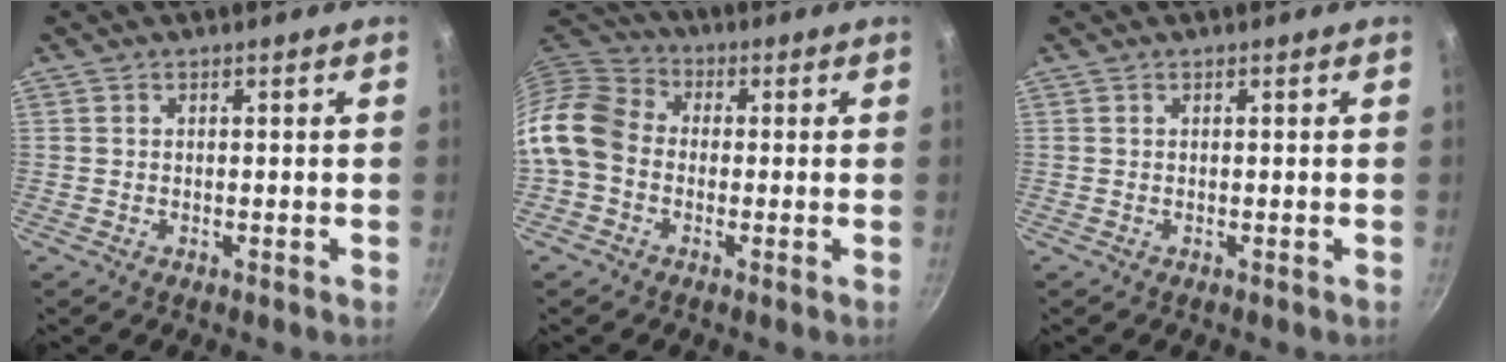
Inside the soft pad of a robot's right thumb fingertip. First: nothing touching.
{"total": 11.5, "force": [-2.0, 9.0, 6.8], "torque": [-0.113, 0.031, -0.062]}
{"total": 0.0}